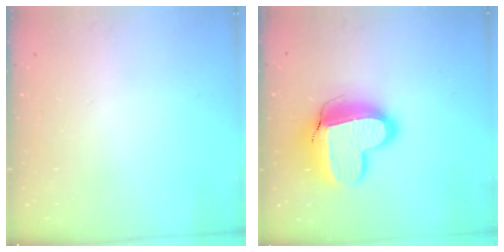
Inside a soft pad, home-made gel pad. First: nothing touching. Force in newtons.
{"total": 17.3, "press": 17.2, "slide": 1.3}